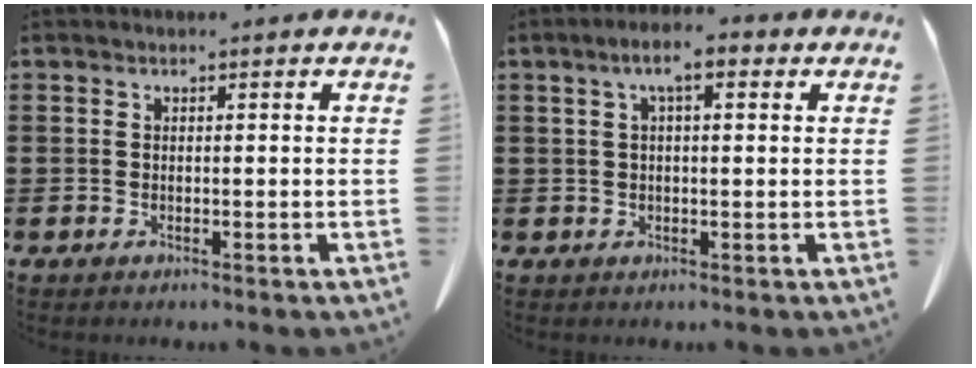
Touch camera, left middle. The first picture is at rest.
{"total": 4.8, "force": [2.1, 1.2, 4.2], "torque": [-0.086, 0.010, 0.033]}